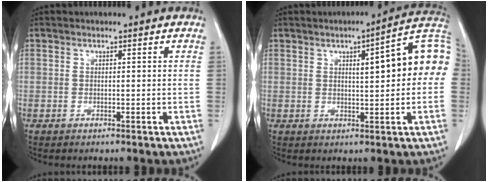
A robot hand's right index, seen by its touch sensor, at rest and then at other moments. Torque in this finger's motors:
{"motor_torque": [0.47, 0.15, 0.40, 0.06]}